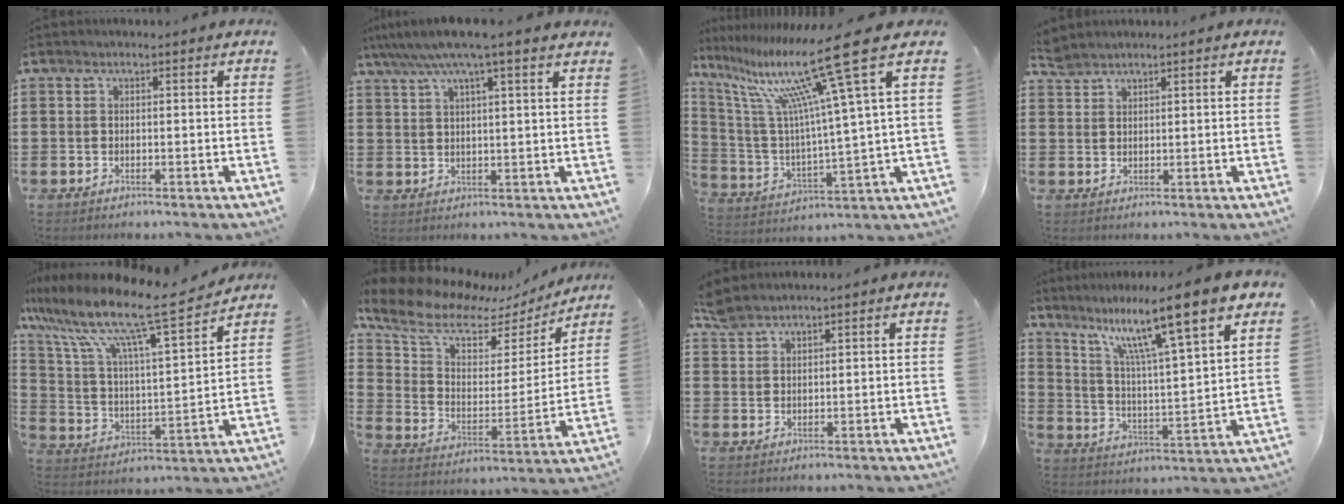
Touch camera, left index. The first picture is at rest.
{"total": 6.3, "force": [4.7, -0.1, 4.1], "torque": [-0.092, -0.012, 0.080]}
{"total": 17.5, "force": [10.7, 0.4, 13.8], "torque": [-0.287, -0.067, 0.162]}
{"total": 2.1, "force": [2.0, 0.4, 0.2], "torque": [-0.010, 0.000, 0.041]}
{"total": 12.4, "force": [9.8, 1.1, 7.6], "torque": [-0.175, -0.065, 0.158]}
{"total": 10.5, "force": [8.4, 4.4, 4.5], "torque": [-0.130, -0.042, 0.147]}
{"total": 2.7, "force": [2.4, 0.9, 0.6], "torque": [-0.020, 0.001, 0.047]}
{"total": 12.5, "force": [8.9, 0.7, 8.7], "torque": [-0.179, -0.052, 0.140]}